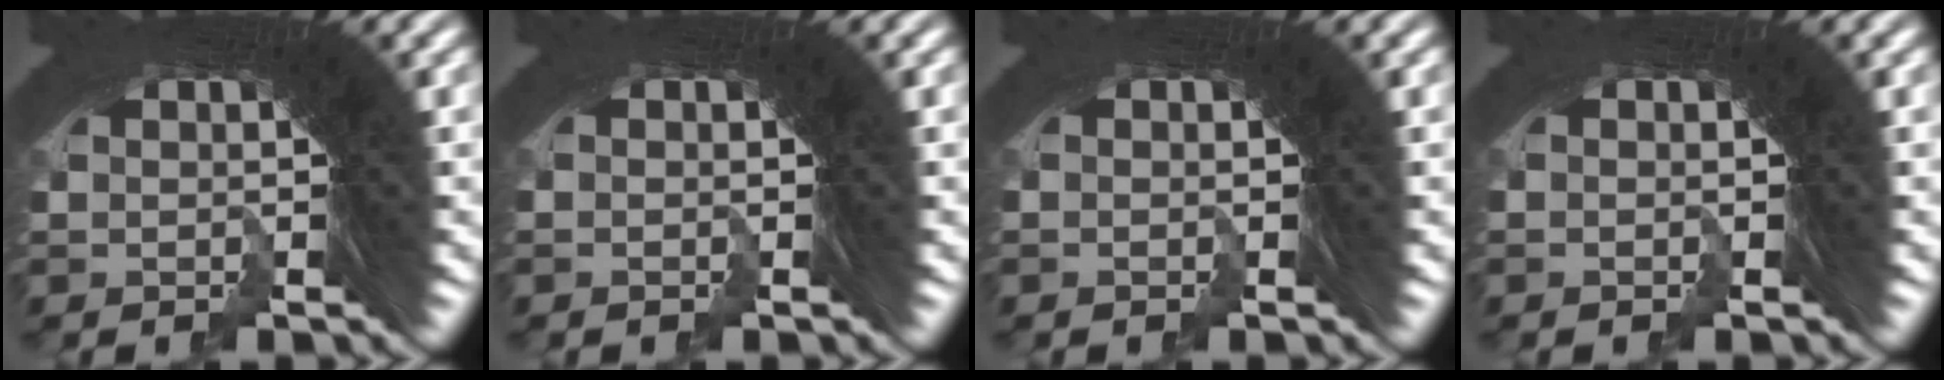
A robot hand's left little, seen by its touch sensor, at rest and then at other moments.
{"total": 0.0}
{"total": 0.0}
{"total": 0.0}